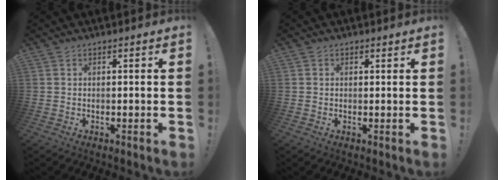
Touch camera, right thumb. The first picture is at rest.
{"total": 0.7, "force": [0.5, 0.6, 0.0], "torque": [0.005, -0.001, 0.008]}